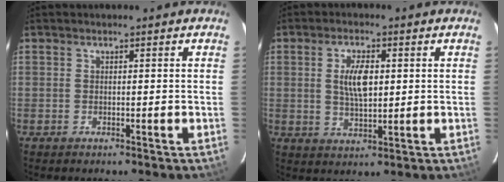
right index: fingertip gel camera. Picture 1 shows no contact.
{"total": 6.4, "force": [1.2, 2.8, 5.6], "torque": [-0.103, 0.003, 0.024]}